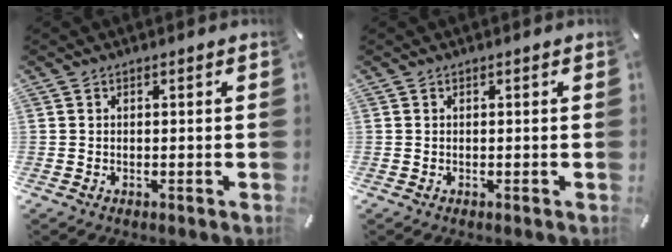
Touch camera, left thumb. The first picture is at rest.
{"total": 0.0}